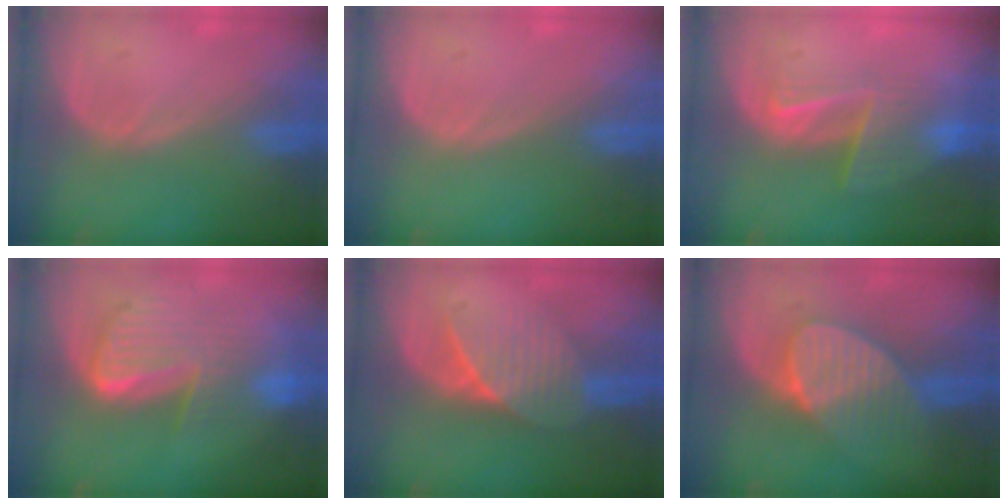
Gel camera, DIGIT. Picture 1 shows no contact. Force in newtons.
{"total": 0.0}
{"total": 6.4, "press": 5.7, "slide": 2.9}
{"total": 10.0, "press": 8.6, "slide": 5.0}
{"total": 6.6, "press": 6.2, "slide": 2.5}
{"total": 6.9, "press": 6.9, "slide": 0.4}